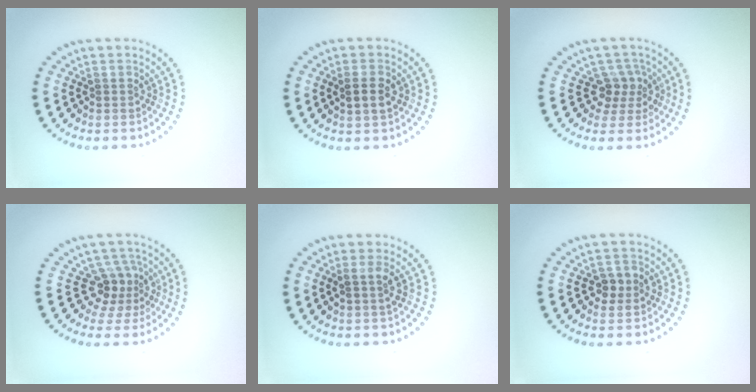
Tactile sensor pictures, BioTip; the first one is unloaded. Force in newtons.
{"total": 2.1, "press": 2.0, "slide": 0.4}
{"total": 2.7, "press": 2.0, "slide": 1.8}
{"total": 3.1, "press": 2.3, "slide": 2.1}
{"total": 1.4, "press": 1.3, "slide": 0.5}
{"total": 2.0, "press": 2.0, "slide": 0.2}